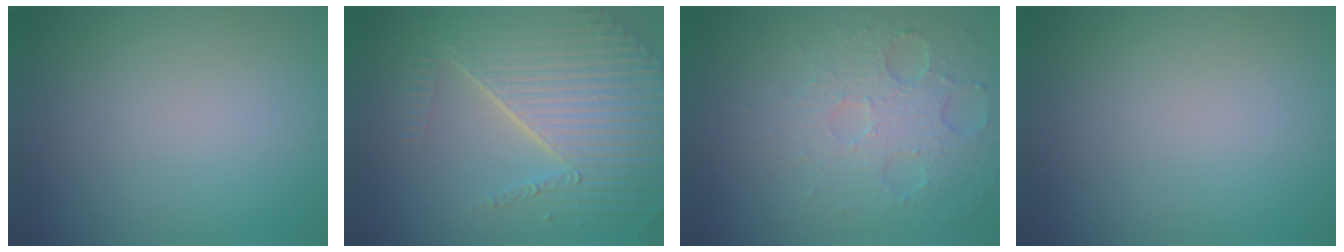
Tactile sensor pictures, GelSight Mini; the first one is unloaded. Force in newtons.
{"total": 8.8, "press": 5.7, "slide": 6.7}
{"total": 5.2, "press": 3.4, "slide": 3.9}
{"total": 0.0}